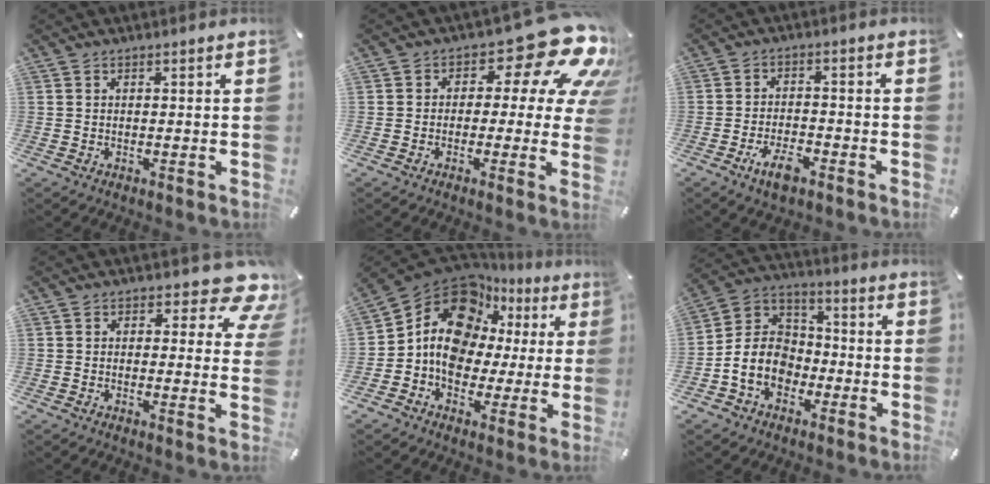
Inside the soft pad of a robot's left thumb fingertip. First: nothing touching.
{"total": 18.3, "force": [7.9, 8.4, 14.2], "torque": [-0.185, -0.048, 0.128]}
{"total": 6.2, "force": [-3.8, 2.7, 4.2], "torque": [-0.089, 0.013, -0.070]}
{"total": 9.5, "force": [5.4, 4.4, 6.4], "torque": [-0.072, -0.040, 0.087]}
{"total": 14.4, "force": [4.4, 11.5, 7.4], "torque": [-0.138, -0.035, 0.079]}
{"total": 10.5, "force": [-3.9, 8.6, 4.6], "torque": [-0.122, 0.017, -0.075]}